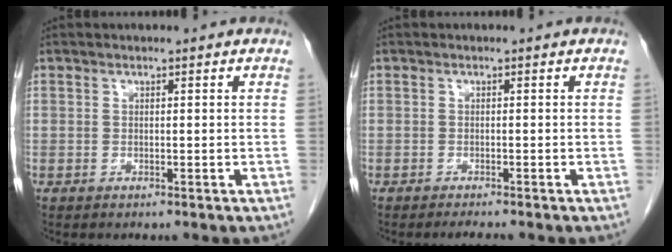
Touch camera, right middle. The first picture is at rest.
{"total": 1.4, "force": [-1.3, -0.2, 0.6], "torque": [-0.015, -0.007, -0.019]}